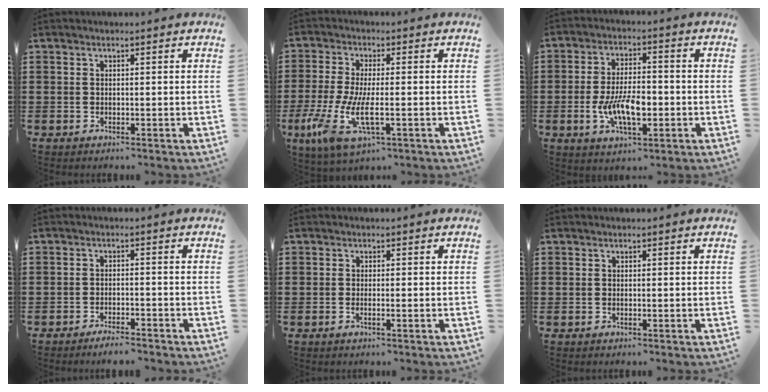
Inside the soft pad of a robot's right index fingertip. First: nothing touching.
{"total": 9.1, "force": [-3.2, 2.4, 8.2], "torque": [-0.190, -0.022, -0.059]}
{"total": 8.3, "force": [-2.0, 3.7, 7.2], "torque": [-0.155, -0.002, -0.039]}
{"total": 2.1, "force": [-2.0, 0.1, 0.6], "torque": [-0.014, 0.001, -0.039]}
{"total": 0.9, "force": [-0.5, 0.0, 0.8], "torque": [-0.013, -0.004, -0.008]}
{"total": 0.0}